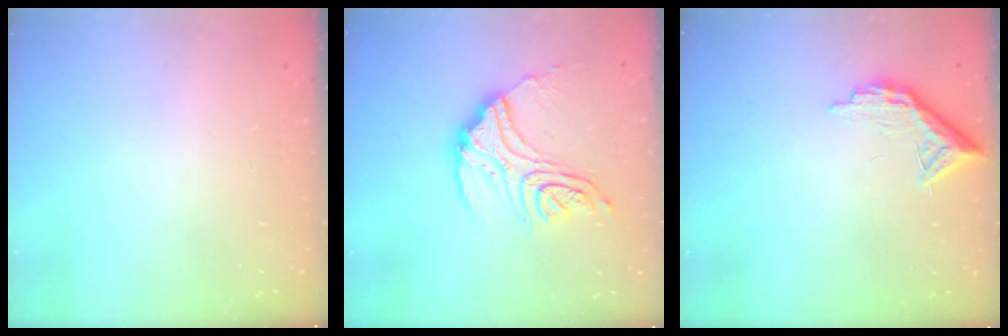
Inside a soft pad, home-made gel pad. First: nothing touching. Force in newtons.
{"total": 17.2, "press": 17.1, "slide": 1.4}
{"total": 10.3, "press": 10.3, "slide": 0.6}